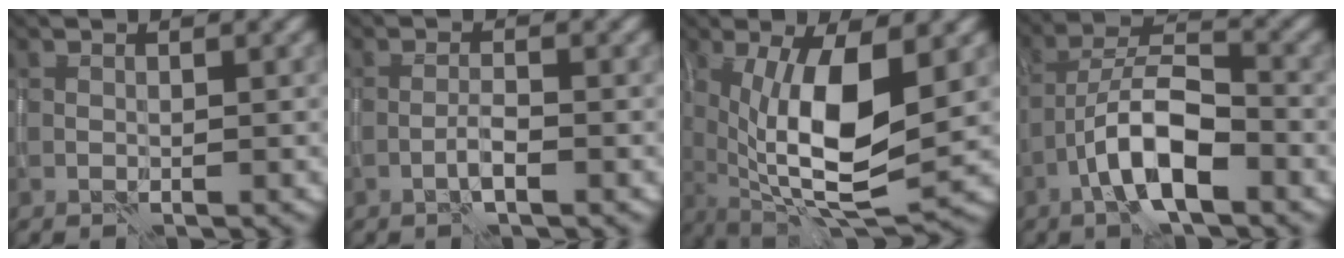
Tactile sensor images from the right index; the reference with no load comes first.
{"total": 1.5, "force": [-0.8, 0.1, 1.3], "torque": [-0.025, 0.008, -0.019]}
{"total": 10.4, "force": [0.8, 3.4, 9.8], "torque": [-0.169, -0.012, 0.014]}
{"total": 6.7, "force": [-3.1, 2.2, 5.5], "torque": [-0.092, 0.015, -0.061]}